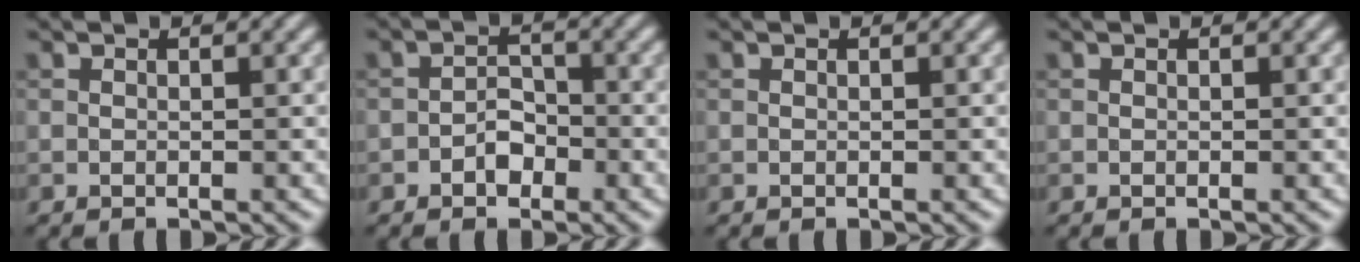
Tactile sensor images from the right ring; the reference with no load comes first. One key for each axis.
{"total": 2.0, "fx": -1.0, "fy": 1.4, "fz": 1.1, "tx": -0.014, "ty": 0.006, "tz": -0.019}
{"total": 0.0}
{"total": 0.0}